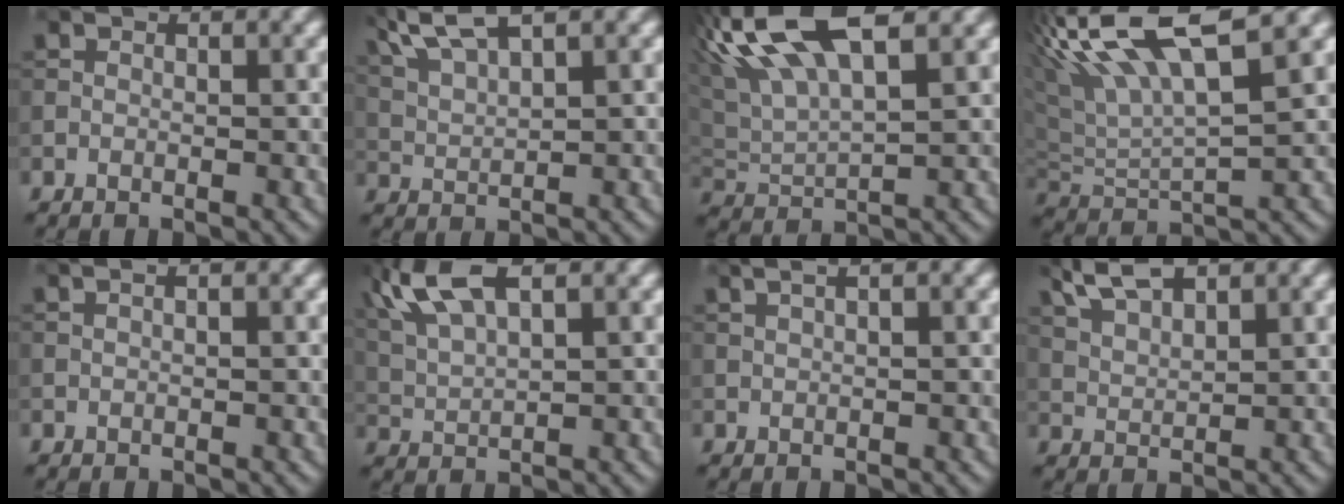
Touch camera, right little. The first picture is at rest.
{"total": 5.3, "force": [3.6, 1.3, 3.7], "torque": [-0.078, 0.017, 0.071]}
{"total": 11.3, "force": [5.0, 4.0, 9.3], "torque": [-0.198, 0.027, 0.083]}
{"total": 10.5, "force": [5.6, 2.4, 8.6], "torque": [-0.169, 0.029, 0.099]}
{"total": 3.0, "force": [1.6, 1.5, 2.0], "torque": [-0.014, 0.020, -0.004]}
{"total": 7.5, "force": [3.8, 2.9, 5.8], "torque": [-0.141, 0.024, 0.075]}
{"total": 4.6, "force": [2.7, 1.9, 3.2], "torque": [-0.032, 0.031, 0.017]}
{"total": 5.0, "force": [3.4, 1.6, 3.3], "torque": [-0.074, 0.013, 0.067]}